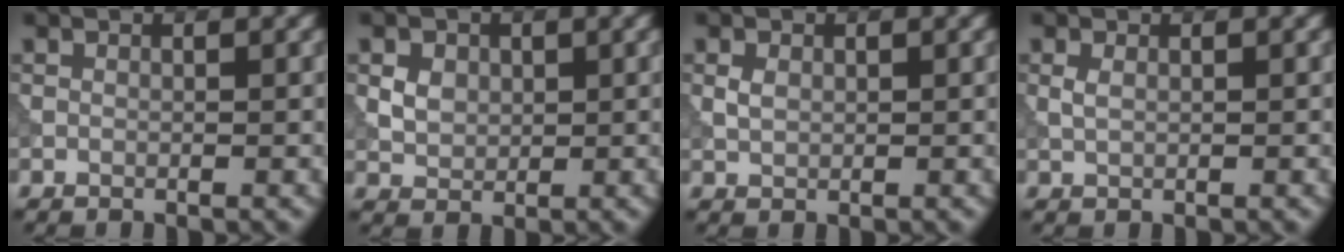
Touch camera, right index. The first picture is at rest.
{"total": 3.1, "force": [1.0, 2.4, 1.6], "torque": [-0.038, 0.005, 0.022]}
{"total": 1.3, "force": [0.3, 1.0, 0.8], "torque": [-0.017, 0.001, 0.007]}
{"total": 1.0, "force": [0.3, 0.5, 0.8], "torque": [-0.021, -0.001, 0.007]}